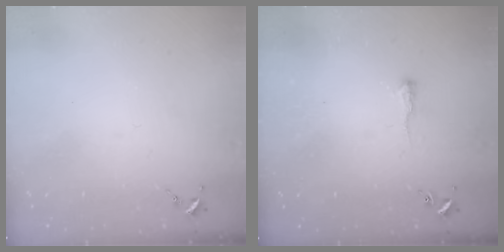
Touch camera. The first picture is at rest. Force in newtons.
{"total": 3.9, "press": 3.8, "slide": 0.6}